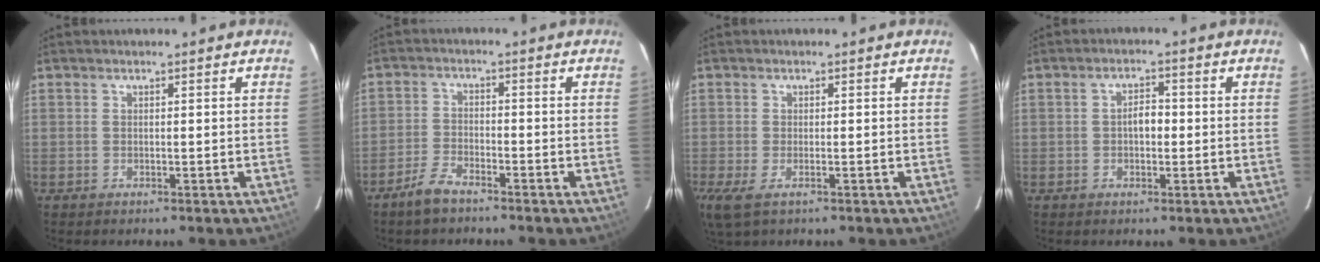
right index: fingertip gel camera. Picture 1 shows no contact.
{"total": 4.6, "force": [-4.0, 1.2, 1.8], "torque": [-0.058, 0.001, -0.080]}
{"total": 5.0, "force": [-2.9, 1.2, 3.9], "torque": [-0.085, -0.023, -0.047]}
{"total": 2.4, "force": [-0.3, 1.6, 1.8], "torque": [-0.031, 0.010, -0.006]}